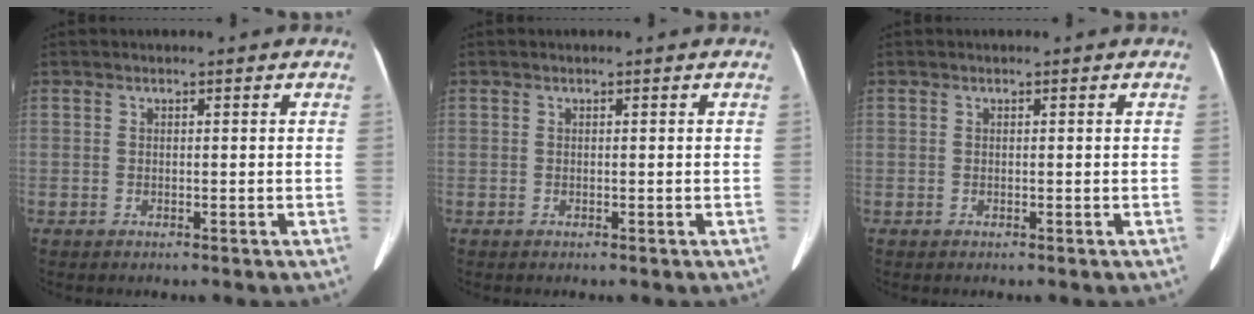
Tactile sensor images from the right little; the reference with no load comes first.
{"total": 0.0}
{"total": 0.0}